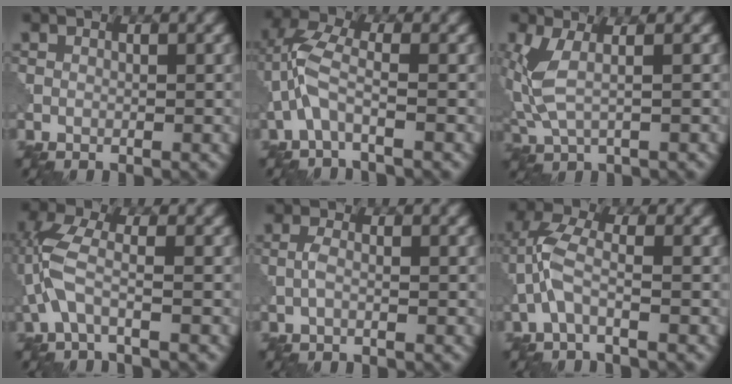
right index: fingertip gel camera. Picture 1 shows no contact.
{"total": 3.7, "force": [-1.4, 1.1, 3.3], "torque": [-0.082, 0.012, -0.044]}
{"total": 4.2, "force": [0.6, 1.6, 3.9], "torque": [-0.109, -0.005, 0.012]}
{"total": 3.9, "force": [-1.1, 1.2, 3.6], "torque": [-0.095, 0.007, -0.035]}
{"total": 1.3, "force": [-0.4, 0.4, 1.2], "torque": [-0.028, 0.001, -0.012]}
{"total": 3.4, "force": [-1.2, 1.0, 3.0], "torque": [-0.076, 0.012, -0.039]}